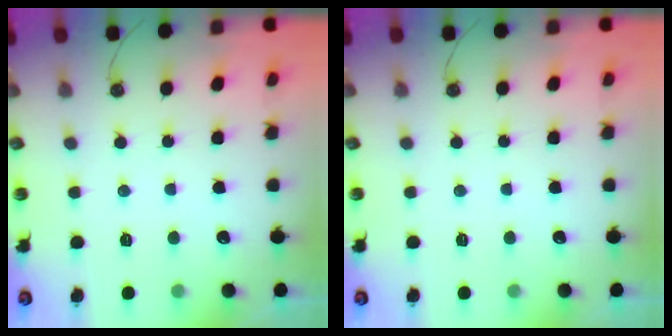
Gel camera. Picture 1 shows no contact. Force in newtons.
{"total": 0.0}